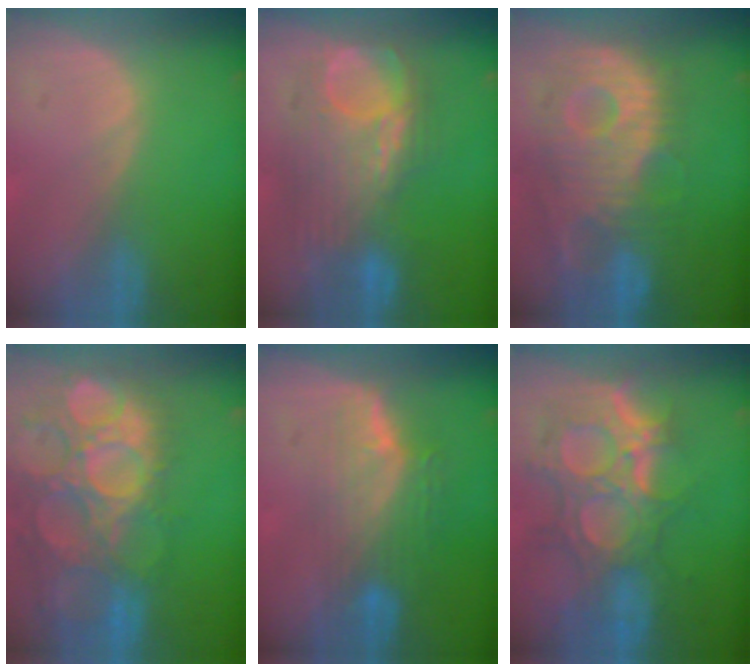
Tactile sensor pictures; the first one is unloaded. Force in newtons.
{"total": 9.6, "press": 9.4, "slide": 2.1}
{"total": 11.8, "press": 10.6, "slide": 5.3}
{"total": 15.3, "press": 12.6, "slide": 8.7}
{"total": 7.6, "press": 6.8, "slide": 3.3}
{"total": 12.1, "press": 10.8, "slide": 5.5}